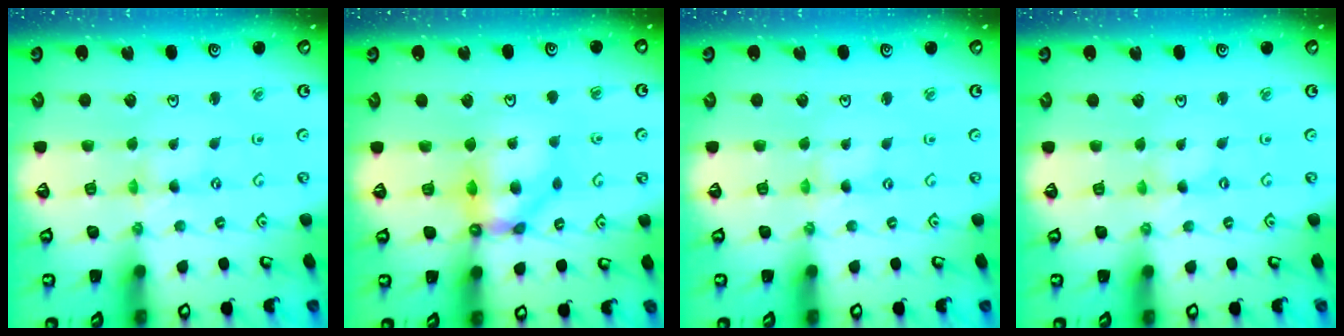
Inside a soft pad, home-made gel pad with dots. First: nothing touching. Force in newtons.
{"total": 10.1, "press": 10.0, "slide": 1.7}
{"total": 1.2, "press": 1.1, "slide": 0.2}
{"total": 0.0}